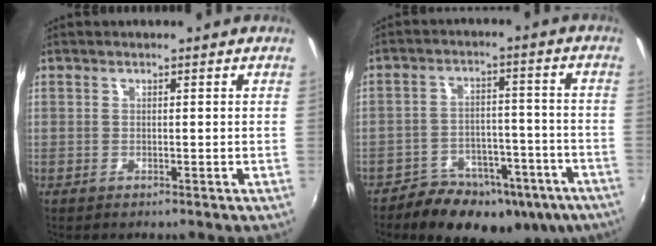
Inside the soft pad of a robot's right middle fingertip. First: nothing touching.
{"total": 19.0, "force": [-13.1, 10.1, 9.5], "torque": [-0.167, 0.003, -0.162]}